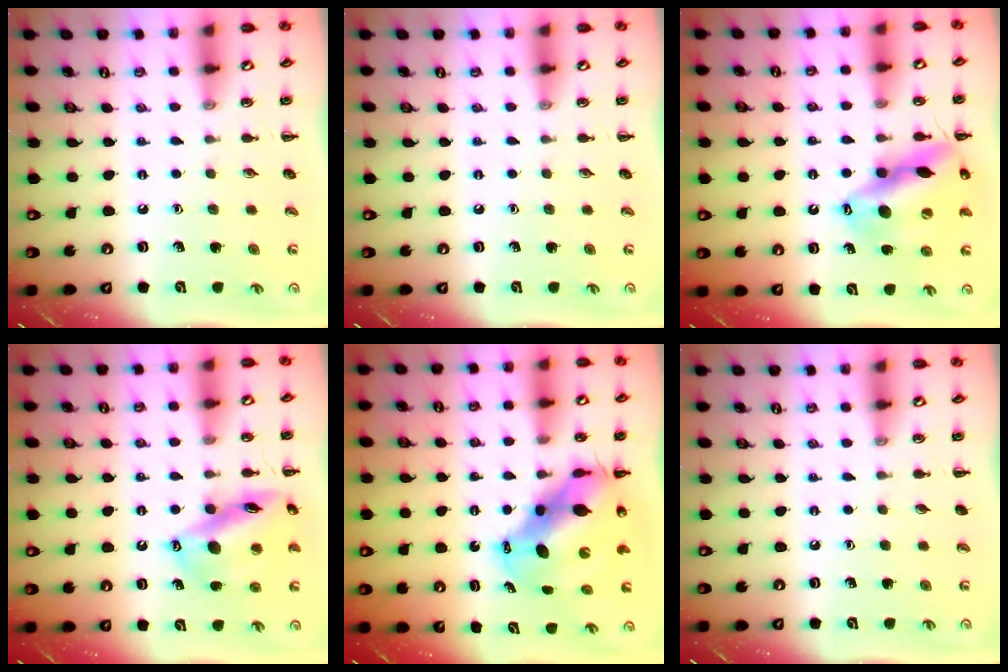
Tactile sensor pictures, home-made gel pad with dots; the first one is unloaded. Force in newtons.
{"total": 0.0}
{"total": 16.8, "press": 16.6, "slide": 2.8}
{"total": 16.3, "press": 16.1, "slide": 2.9}
{"total": 12.1, "press": 11.7, "slide": 3.1}
{"total": 0.0}